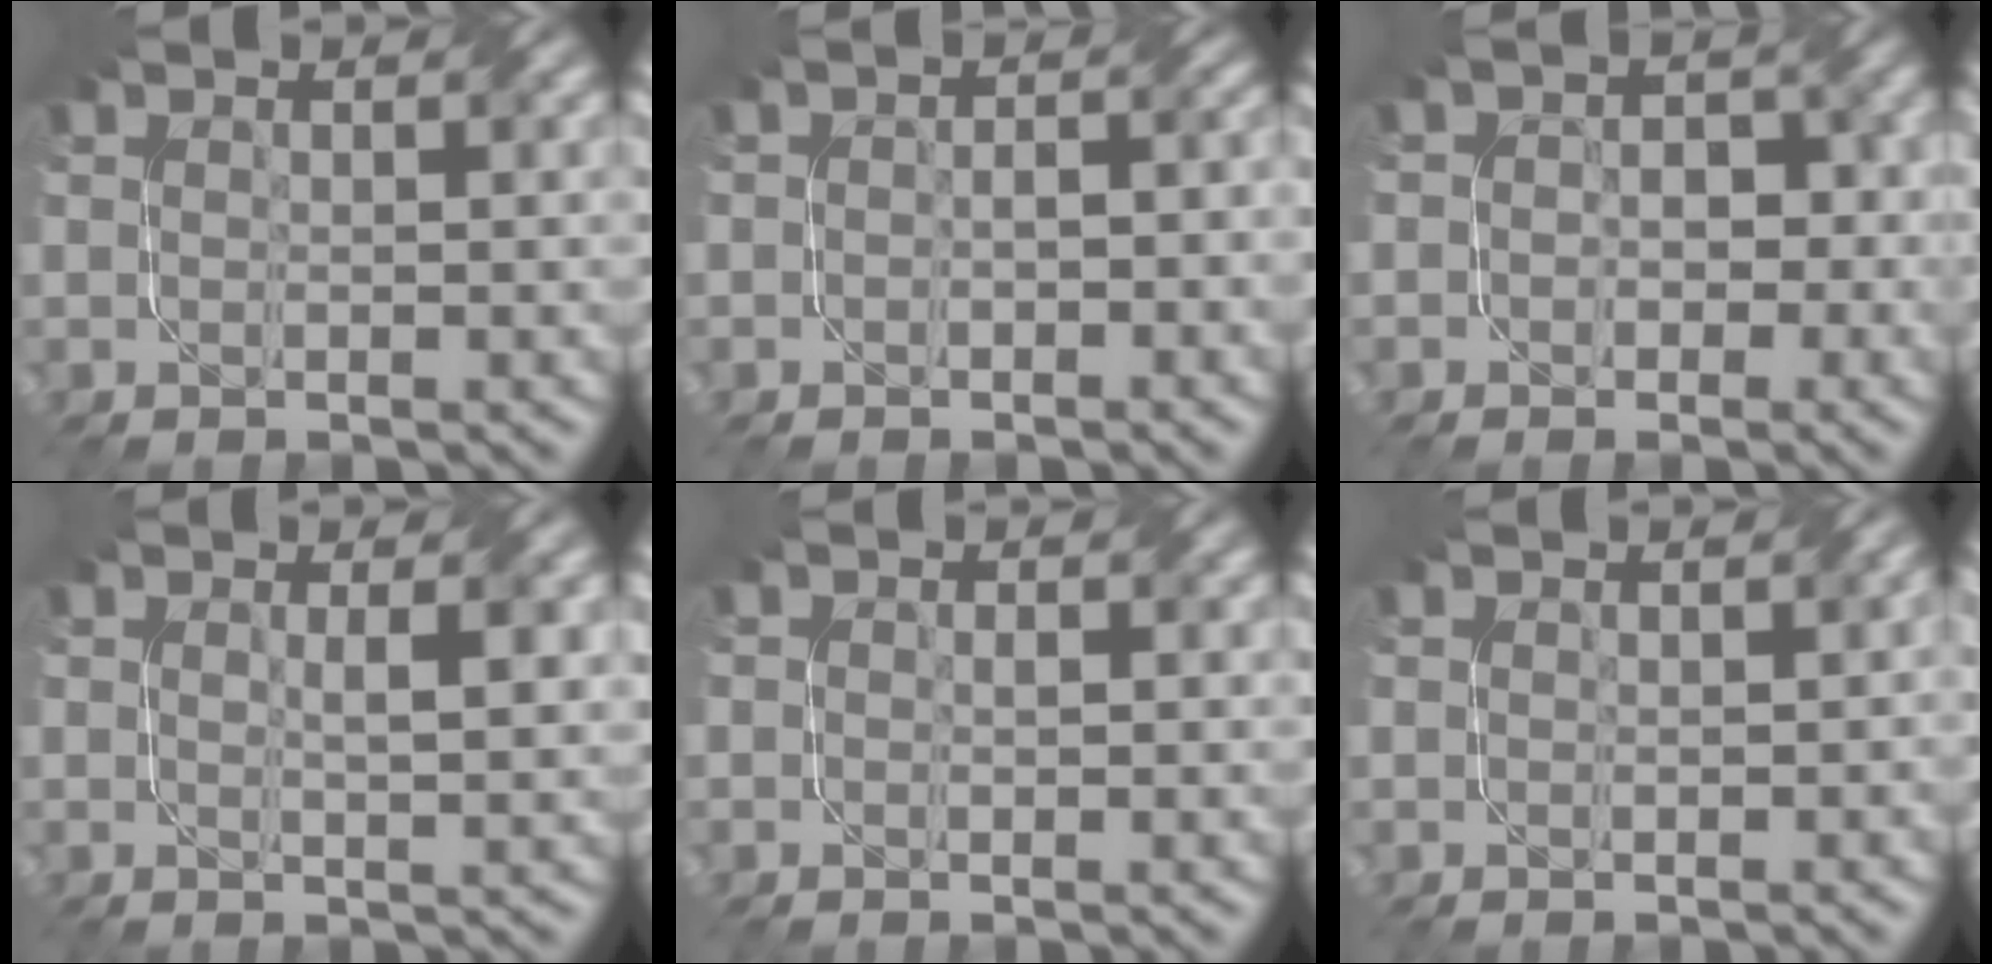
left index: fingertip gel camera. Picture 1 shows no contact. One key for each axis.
{"total": 2.5, "fx": -0.4, "fy": 1.6, "fz": 1.9, "tx": -0.022, "ty": 0.002, "tz": -0.006}
{"total": 3.4, "fx": -0.1, "fy": 2.9, "fz": 1.8, "tx": 0.002, "ty": 0.005, "tz": -0.020}
{"total": 2.0, "fx": 0.5, "fy": 0.4, "fz": 1.9, "tx": -0.025, "ty": 0.000, "tz": 0.008}
{"total": 0.9, "fx": 0.1, "fy": 0.6, "fz": 0.7, "tx": -0.007, "ty": -0.002, "tz": 0.000}
{"total": 0.6, "fx": 0.1, "fy": 0.3, "fz": 0.6, "tx": -0.007, "ty": 0.004, "tz": 0.003}